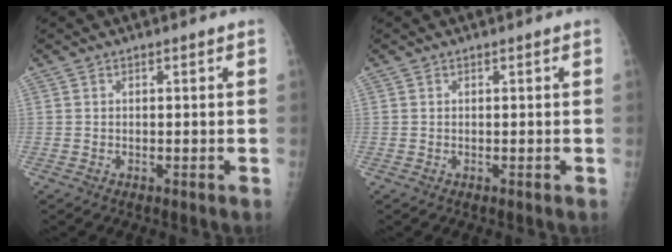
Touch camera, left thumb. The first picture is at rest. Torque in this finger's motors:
{"motor_torque": [0.15, 0.12, 0.07, 0.07, 0.00]}